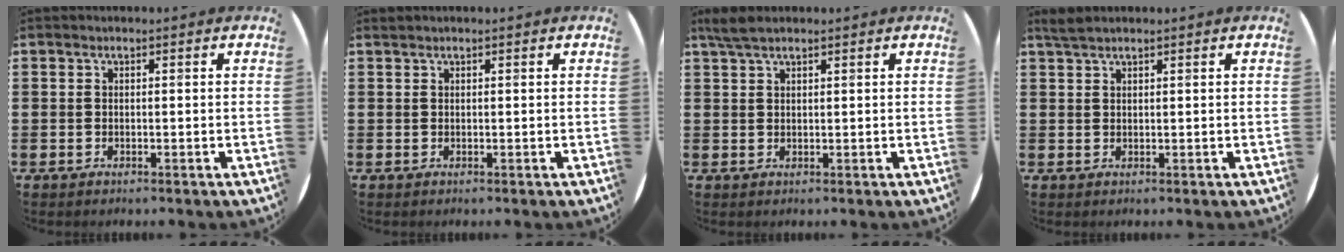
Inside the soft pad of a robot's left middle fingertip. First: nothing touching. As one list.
[{"total": 0.0}, {"total": 2.6, "force": [2.1, 0.7, 1.5], "torque": [-0.032, 0.005, 0.038]}, {"total": 1.5, "force": [1.4, 0.2, 0.6], "torque": [-0.012, 0.003, 0.025]}]